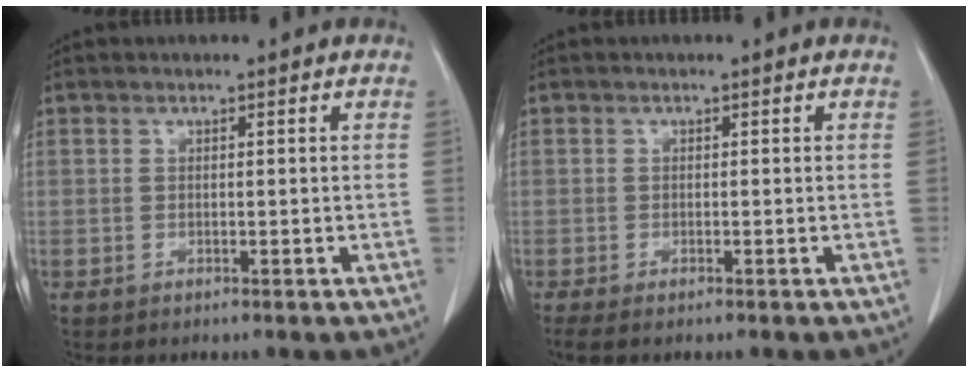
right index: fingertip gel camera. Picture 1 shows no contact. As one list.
[{"total": 0.7, "force": [-0.5, 0.1, 0.5], "torque": [-0.014, -0.002, -0.009]}]